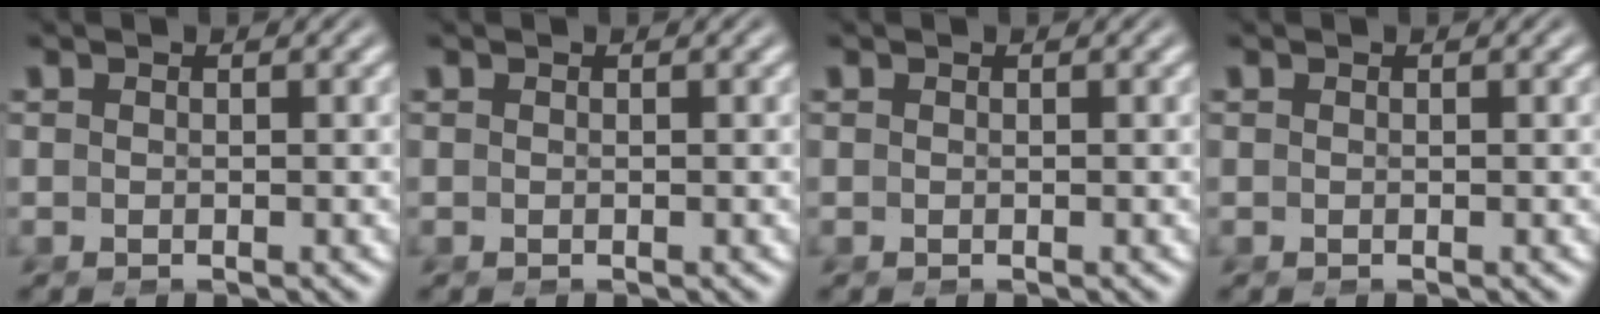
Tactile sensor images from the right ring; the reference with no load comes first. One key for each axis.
{"total": 0.0}
{"total": 0.0}
{"total": 0.0}